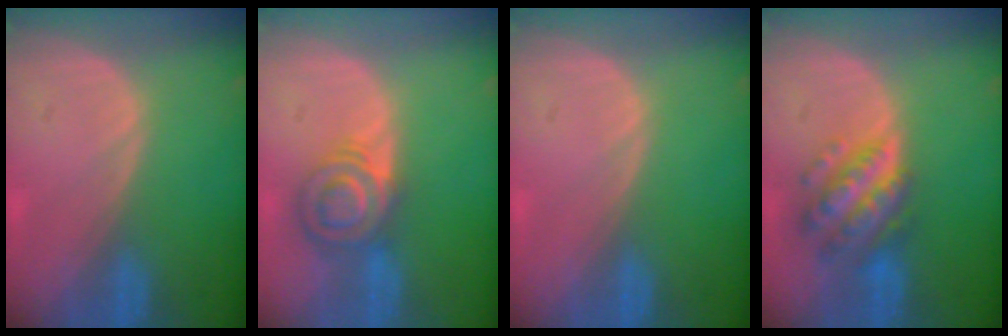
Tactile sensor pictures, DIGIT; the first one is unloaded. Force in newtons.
{"total": 6.3, "press": 6.1, "slide": 1.4}
{"total": 0.0}
{"total": 7.5, "press": 7.5, "slide": 0.4}